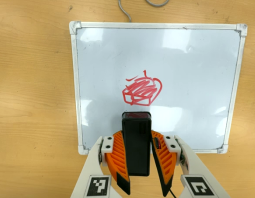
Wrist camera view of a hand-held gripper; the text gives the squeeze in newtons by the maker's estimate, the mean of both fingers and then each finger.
{"total": 9.7, "left": 8.1, "right": 11.4}